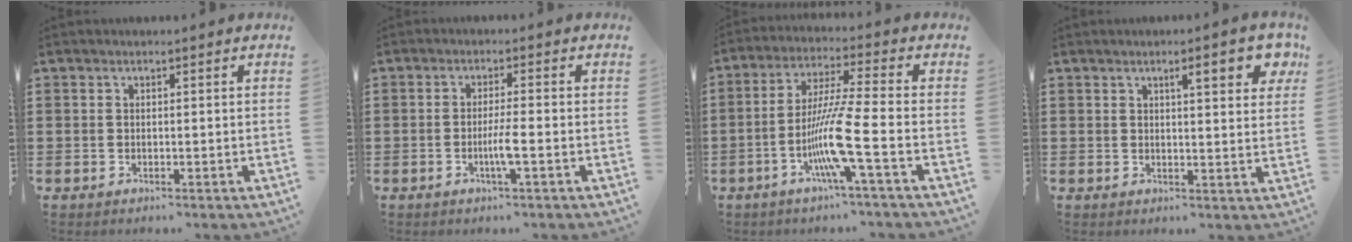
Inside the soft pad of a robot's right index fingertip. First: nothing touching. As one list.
[{"total": 3.4, "force": [-1.1, 0.0, 3.3], "torque": [-0.065, -0.007, -0.024]}, {"total": 10.4, "force": [-3.8, -0.2, 9.6], "torque": [-0.203, -0.018, -0.082]}, {"total": 5.5, "force": [2.7, 1.2, 4.7], "torque": [-0.065, -0.004, 0.038]}]